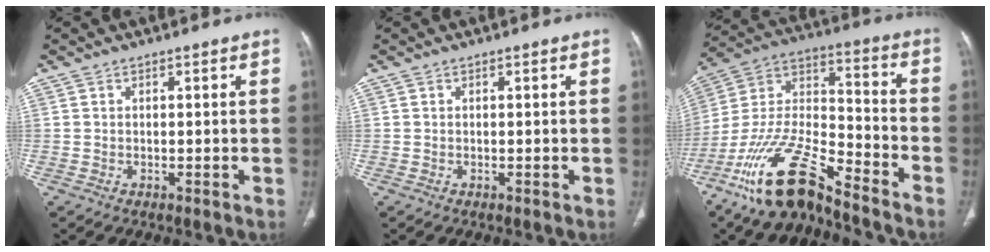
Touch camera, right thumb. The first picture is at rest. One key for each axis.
{"total": 0.0}
{"total": 18.3, "fx": -13.5, "fy": 5.1, "fz": 11.2, "tx": -0.218, "ty": 0.077, "tz": -0.253}